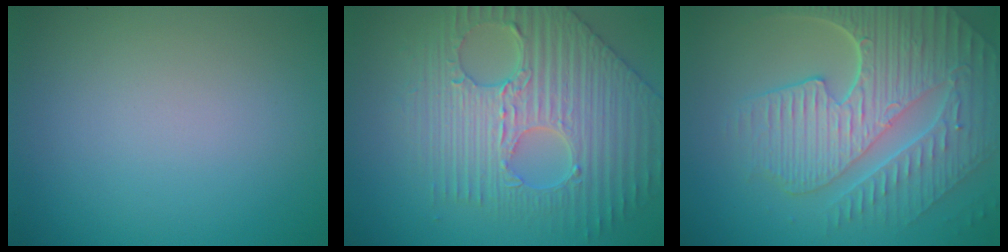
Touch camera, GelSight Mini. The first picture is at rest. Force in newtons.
{"total": 6.9, "press": 5.8, "slide": 3.6}
{"total": 9.4, "press": 6.4, "slide": 6.9}